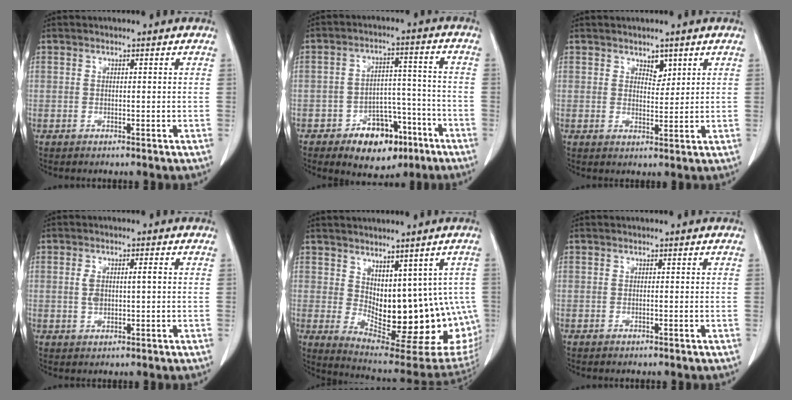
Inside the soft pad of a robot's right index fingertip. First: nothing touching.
{"total": 9.9, "force": [-5.7, 5.7, 5.7], "torque": [-0.075, 0.023, -0.081]}
{"total": 2.4, "force": [1.6, 1.3, 1.2], "torque": [-0.015, -0.005, 0.028]}
{"total": 3.8, "force": [0.3, 1.6, 3.4], "torque": [-0.071, 0.009, 0.010]}
{"total": 18.8, "force": [-1.0, 9.2, 16.4], "torque": [-0.170, -0.006, 0.012]}
{"total": 0.0}